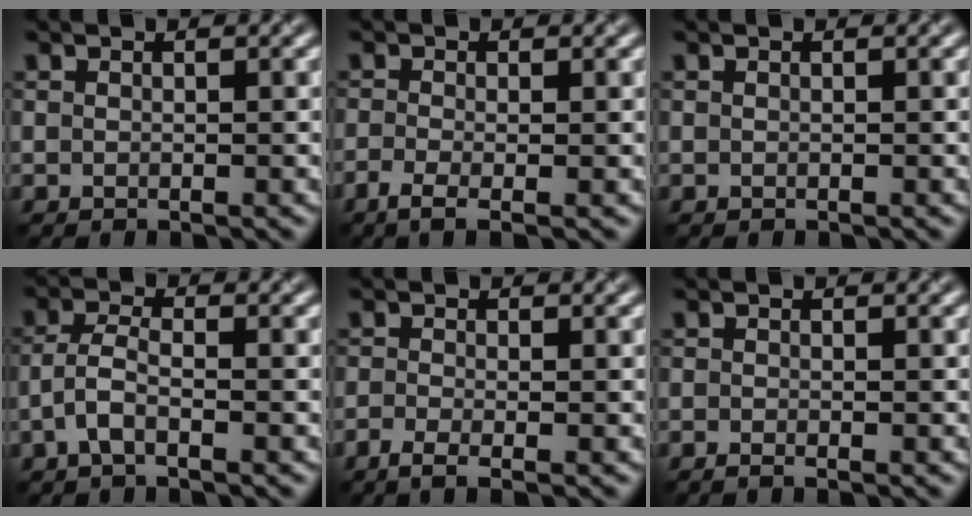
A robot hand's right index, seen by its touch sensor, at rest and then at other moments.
{"total": 2.4, "force": [-1.2, 0.6, 2.1], "torque": [-0.052, -0.005, -0.028]}
{"total": 0.0}
{"total": 2.4, "force": [-1.3, 0.6, 1.9], "torque": [-0.049, 0.010, -0.034]}
{"total": 2.1, "force": [-1.3, 0.4, 1.7], "torque": [-0.041, -0.003, -0.032]}
{"total": 0.8, "force": [-0.7, -0.1, 0.5], "torque": [-0.012, 0.001, -0.013]}